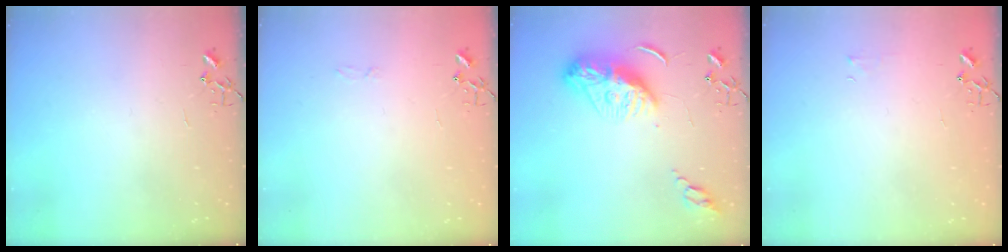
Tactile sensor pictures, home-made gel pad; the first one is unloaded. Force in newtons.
{"total": 3.3, "press": 3.2, "slide": 0.6}
{"total": 12.6, "press": 12.5, "slide": 1.1}
{"total": 3.4, "press": 3.4, "slide": 0.5}